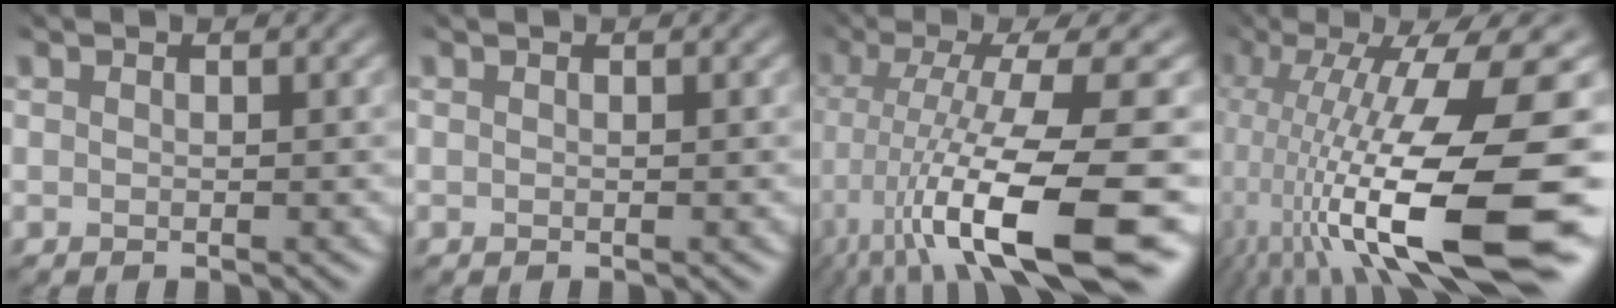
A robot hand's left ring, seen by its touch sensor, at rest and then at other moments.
{"total": 0.0}
{"total": 14.6, "force": [-5.9, 3.3, 12.9], "torque": [-0.222, -0.022, -0.080]}
{"total": 16.0, "force": [-3.6, 4.2, 14.9], "torque": [-0.275, -0.014, -0.043]}